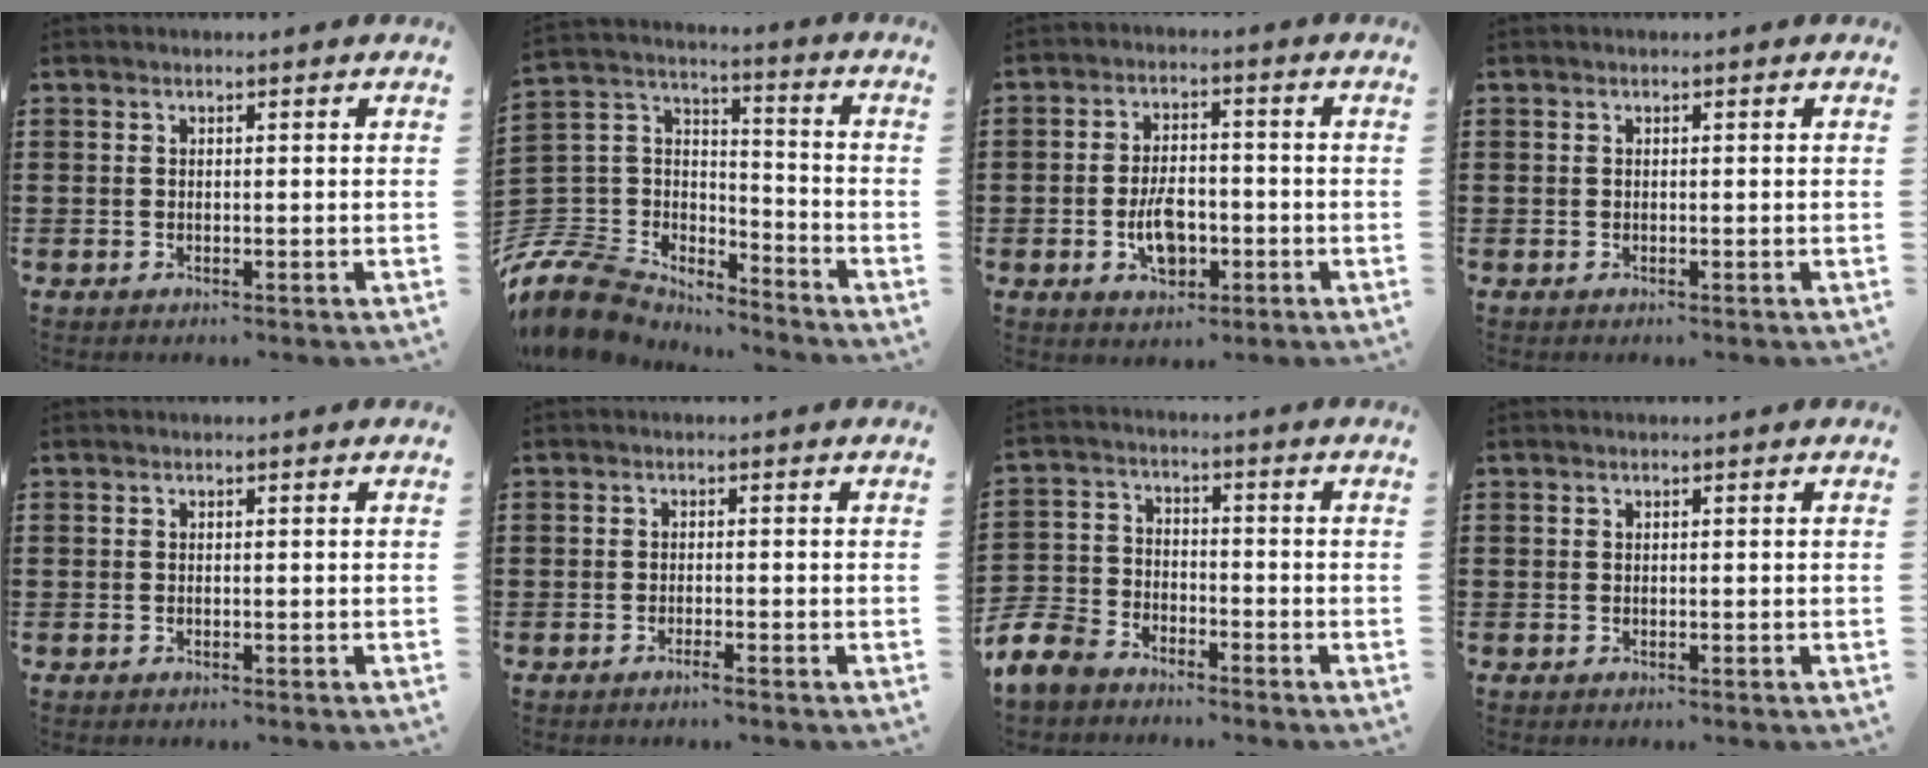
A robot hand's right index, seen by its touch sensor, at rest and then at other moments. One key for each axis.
{"total": 10.2, "fx": -8.5, "fy": 5.1, "fz": 2.5, "tx": -0.100, "ty": 0.007, "tz": -0.173}
{"total": 6.1, "fx": -1.8, "fy": 3.4, "fz": 4.7, "tx": -0.087, "ty": 0.003, "tz": -0.034}
{"total": 0.0}
{"total": 0.0}
{"total": 1.2, "fx": -0.9, "fy": -0.1, "fz": 0.8, "tx": -0.013, "ty": -0.005, "tz": -0.016}
{"total": 7.2, "fx": -6.5, "fy": 2.6, "fz": 1.8, "tx": -0.066, "ty": 0.007, "tz": -0.135}
{"total": 0.0}